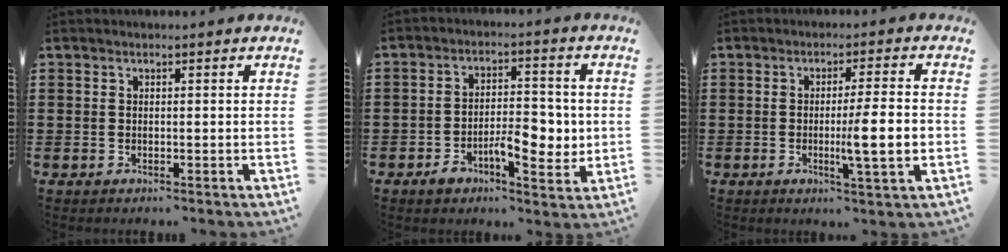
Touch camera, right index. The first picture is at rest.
{"total": 7.5, "force": [-1.9, 3.9, 6.2], "torque": [-0.078, 0.006, -0.037]}
{"total": 7.4, "force": [-1.3, 0.5, 7.3], "torque": [-0.111, -0.009, -0.023]}